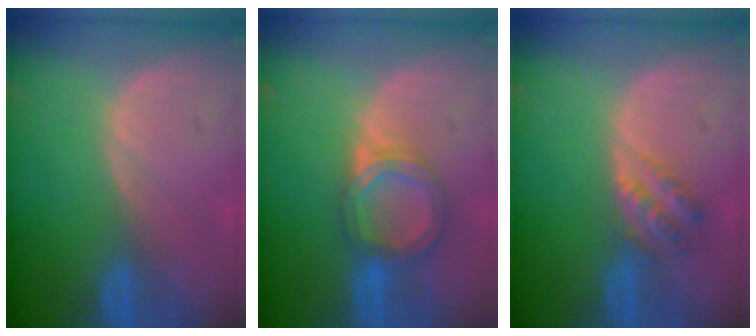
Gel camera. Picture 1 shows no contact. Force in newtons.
{"total": 6.4, "press": 5.9, "slide": 2.5}
{"total": 4.5, "press": 3.8, "slide": 2.5}